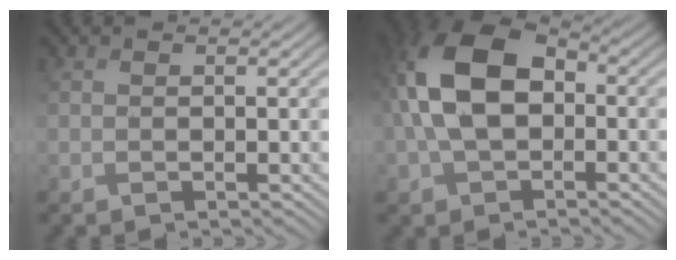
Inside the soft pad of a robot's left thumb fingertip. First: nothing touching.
{"total": 11.1, "force": [-0.3, 7.0, 8.7], "torque": [-0.203, 0.012, -0.016]}